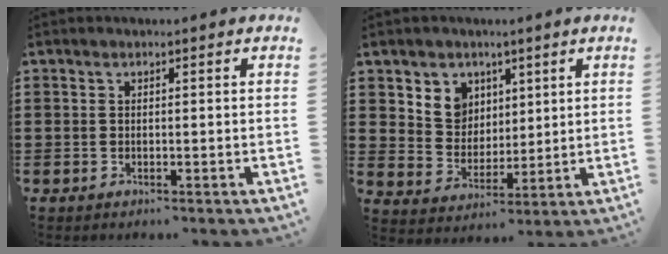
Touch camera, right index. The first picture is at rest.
{"total": 5.9, "force": [3.1, 4.9, 0.5], "torque": [-0.035, 0.000, 0.057]}